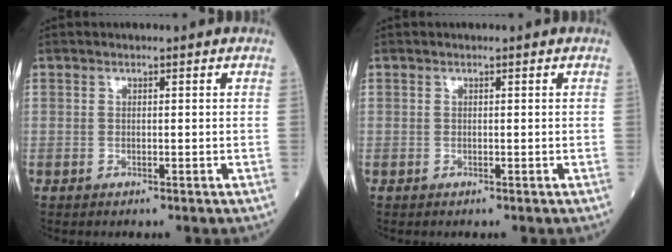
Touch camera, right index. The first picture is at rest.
{"total": 0.0}